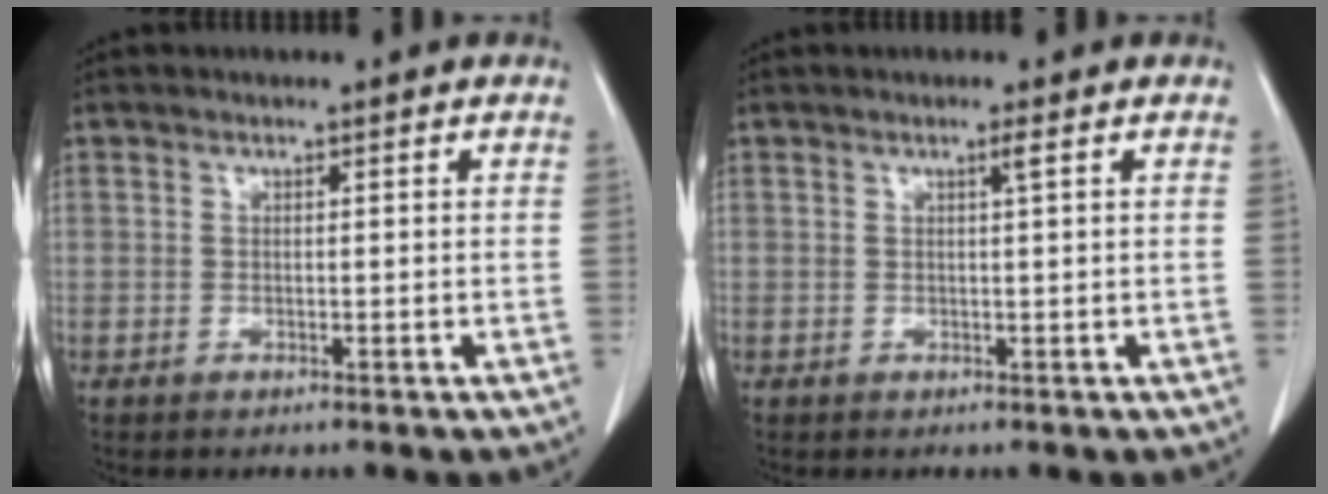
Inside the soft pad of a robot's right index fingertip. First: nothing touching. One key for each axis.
{"total": 0.9, "fx": 0.4, "fy": -0.3, "fz": 0.8, "tx": -0.020, "ty": -0.002, "tz": 0.010}